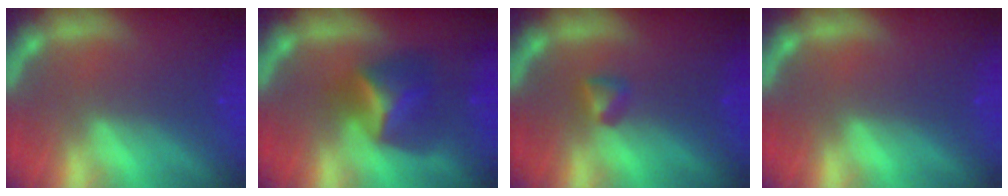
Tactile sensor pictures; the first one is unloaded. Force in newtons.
{"total": 4.9}
{"total": 1.4}
{"total": 0.0}